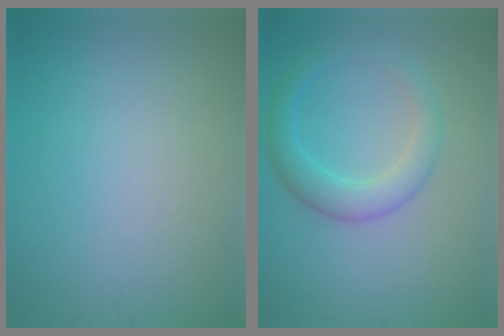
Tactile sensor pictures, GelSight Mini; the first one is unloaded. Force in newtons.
{"total": 2.6, "press": 2.6, "slide": 0.2}